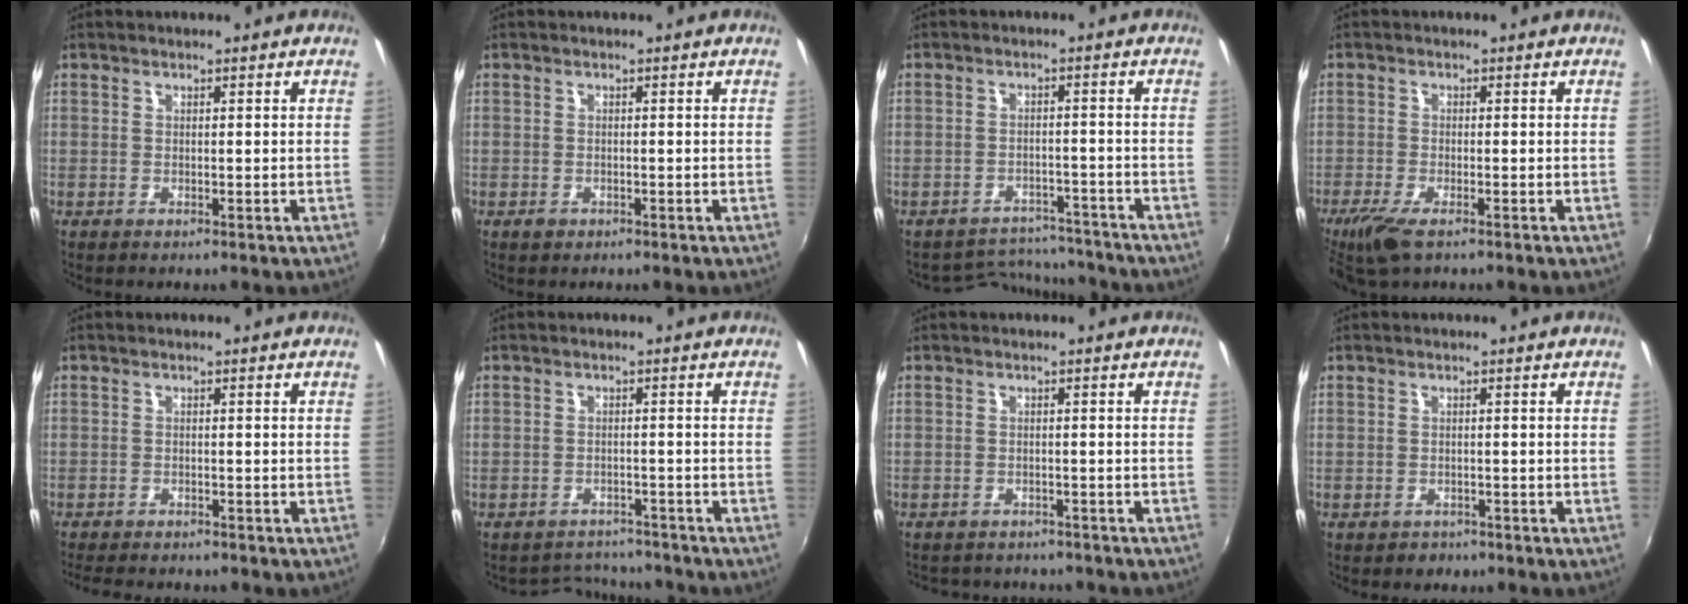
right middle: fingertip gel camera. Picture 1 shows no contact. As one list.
[{"total": 0.9, "force": [-0.6, 0.6, 0.3], "torque": [-0.005, -0.002, -0.009]}, {"total": 9.2, "force": [-8.7, 3.1, 0.3], "torque": [-0.019, 0.023, -0.115]}, {"total": 5.8, "force": [-4.0, 1.6, 3.9], "torque": [-0.098, -0.022, -0.077]}, {"total": 6.8, "force": [-6.1, 1.5, 2.7], "torque": [-0.065, -0.018, -0.094]}, {"total": 5.3, "force": [-4.9, 1.9, -0.4], "torque": [-0.003, 0.017, -0.073]}, {"total": 7.9, "force": [-6.9, 3.0, 2.5], "torque": [-0.055, -0.016, -0.093]}, {"total": 1.7, "force": [-1.2, 1.2, 0.1], "torque": [-0.006, -0.001, -0.016]}]